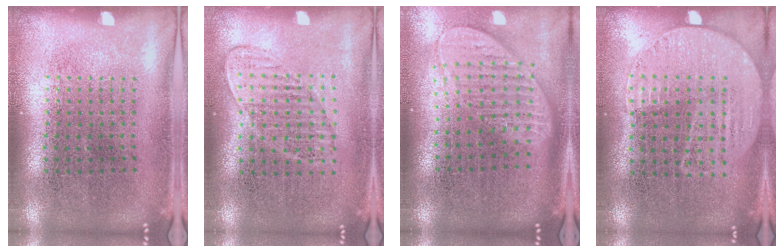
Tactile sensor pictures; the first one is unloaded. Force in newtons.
{"total": 1.2, "press": 1.1, "slide": 0.5}
{"total": 2.0, "press": 1.5, "slide": 1.2}
{"total": 1.1, "press": 1.0, "slide": 0.5}